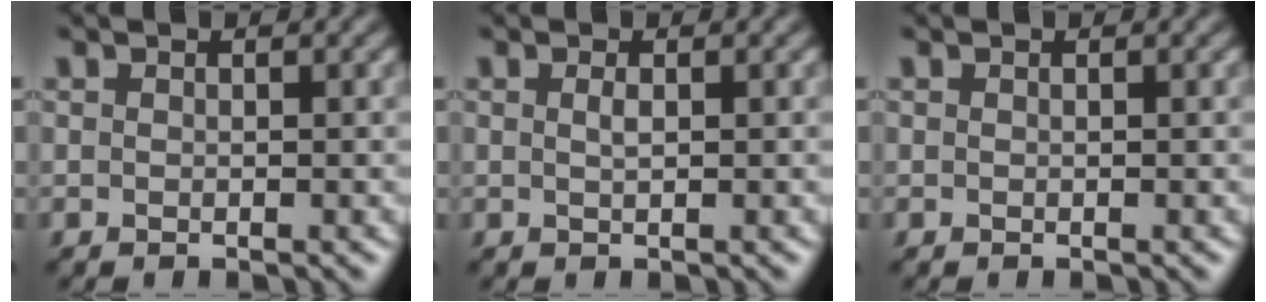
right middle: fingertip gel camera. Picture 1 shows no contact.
{"total": 0.5, "force": [0.2, 0.1, 0.5], "torque": [-0.012, 0.001, 0.003]}
{"total": 0.0}